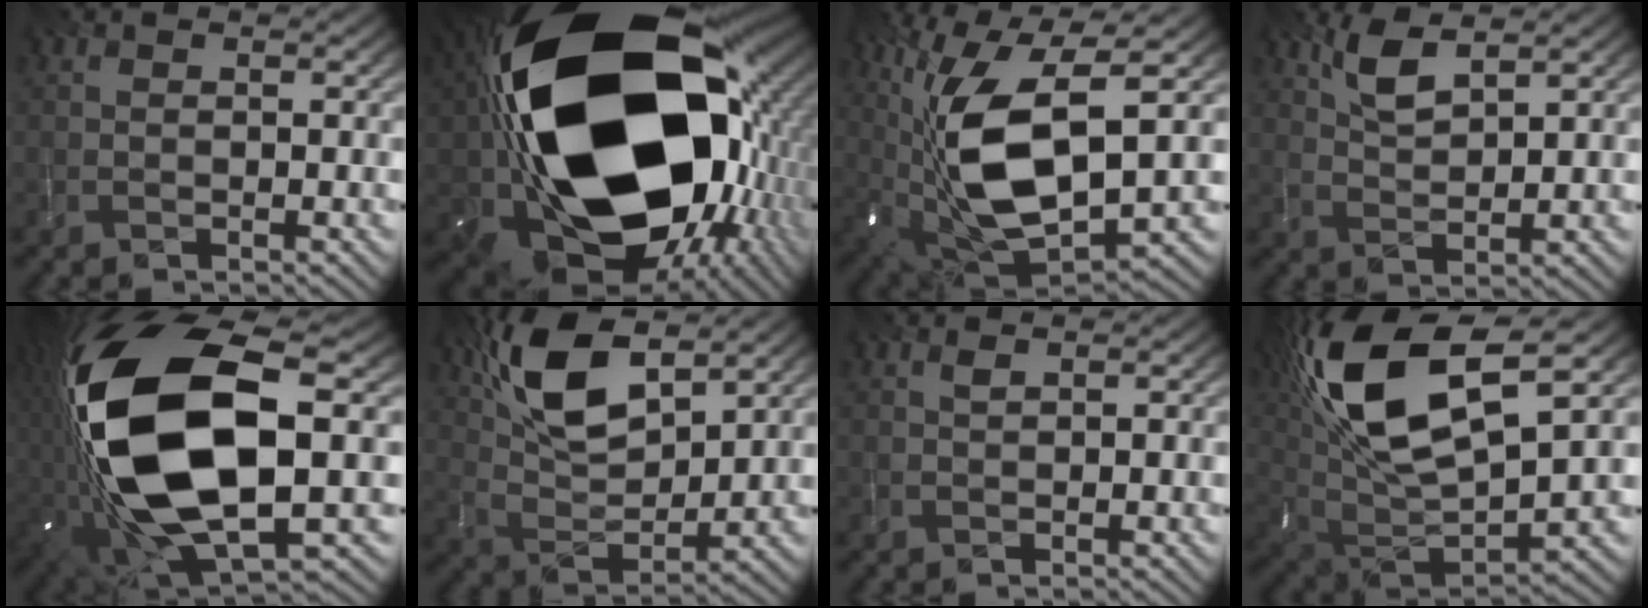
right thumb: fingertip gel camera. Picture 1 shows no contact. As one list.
[{"total": 25.2, "force": [0.9, 17.1, 18.5], "torque": [-0.386, -0.064, 0.033]}, {"total": 17.3, "force": [1.9, 7.2, 15.6], "torque": [-0.316, -0.004, 0.041]}, {"total": 4.4, "force": [2.9, 1.3, 3.0], "torque": [-0.076, -0.001, 0.061]}, {"total": 21.5, "force": [-0.7, 10.8, 18.6], "torque": [-0.439, -0.054, 0.011]}, {"total": 12.5, "force": [7.0, 5.1, 9.1], "torque": [-0.204, 0.008, 0.138]}, {"total": 0.7, "force": [0.5, 0.2, 0.5], "torque": [-0.014, 0.000, 0.011]}, {"total": 18.4, "force": [7.3, 8.3, 14.6], "torque": [-0.344, 0.018, 0.140]}]